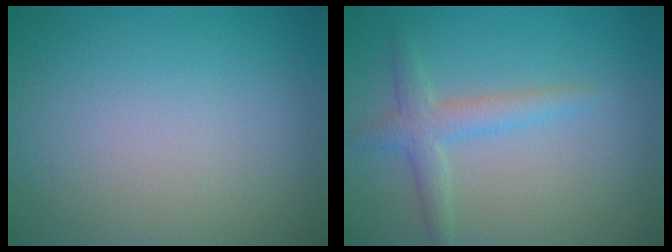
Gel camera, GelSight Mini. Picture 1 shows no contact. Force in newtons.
{"total": 2.7, "press": 2.7, "slide": 0.1}